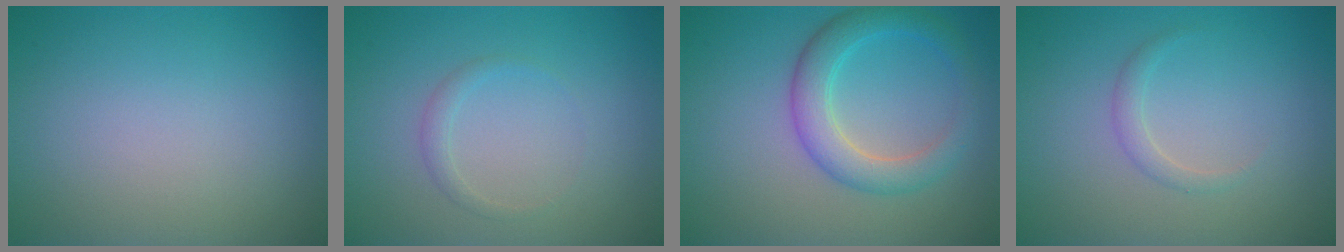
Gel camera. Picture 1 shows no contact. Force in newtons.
{"total": 1.0, "press": 1.0, "slide": 0.1}
{"total": 4.0, "press": 4.0, "slide": 0.1}
{"total": 1.1, "press": 1.1, "slide": 0.1}